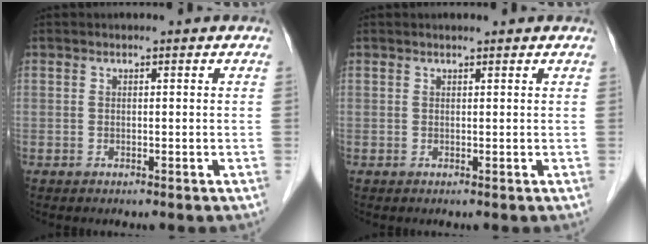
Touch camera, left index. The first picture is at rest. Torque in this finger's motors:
{"motor_torque": [-0.34, 0.30, -0.35, 0.00]}